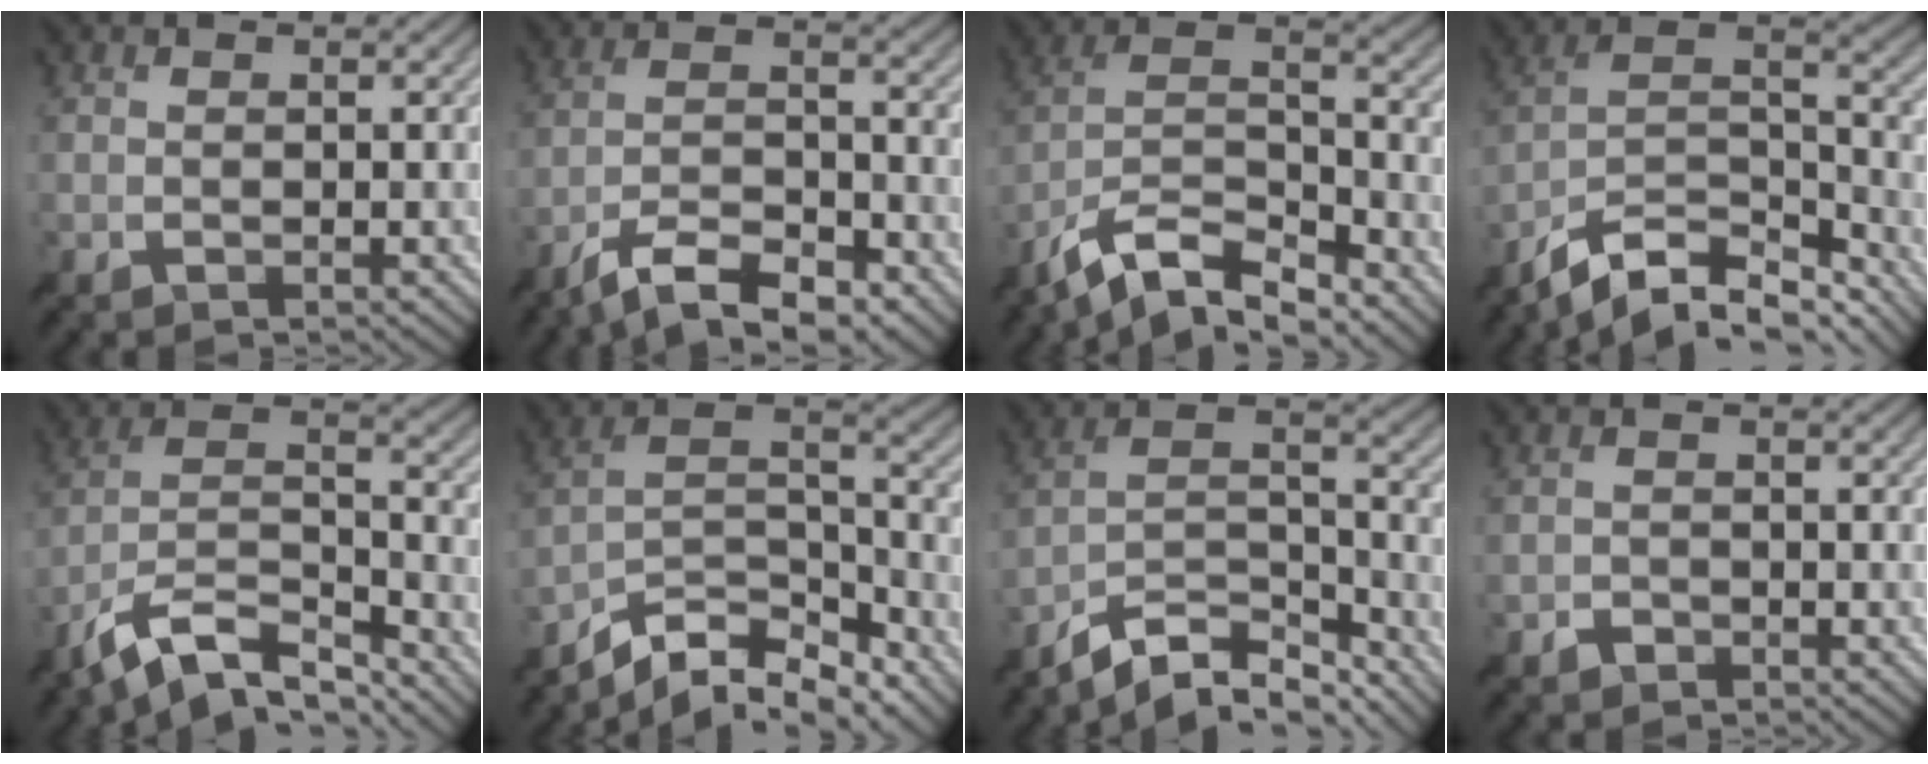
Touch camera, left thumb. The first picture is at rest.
{"total": 9.7, "force": [-7.4, 2.7, 5.6], "torque": [-0.102, 0.002, -0.142]}
{"total": 11.2, "force": [-8.9, 3.0, 6.1], "torque": [-0.115, 0.007, -0.179]}
{"total": 12.9, "force": [-10.0, 4.3, 6.8], "torque": [-0.148, -0.003, -0.176]}
{"total": 11.3, "force": [-8.6, 3.4, 6.6], "torque": [-0.125, 0.002, -0.169]}
{"total": 11.2, "force": [-9.1, 3.6, 5.5], "torque": [-0.104, 0.004, -0.169]}
{"total": 10.6, "force": [-8.8, 2.9, 5.3], "torque": [-0.099, 0.004, -0.166]}
{"total": 1.3, "force": [-1.0, 0.8, 0.2], "torque": [0.003, 0.002, -0.022]}